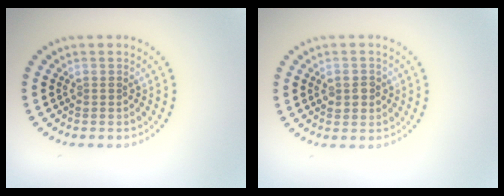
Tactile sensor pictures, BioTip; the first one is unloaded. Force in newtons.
{"total": 1.8, "press": 1.8, "slide": 0.1}